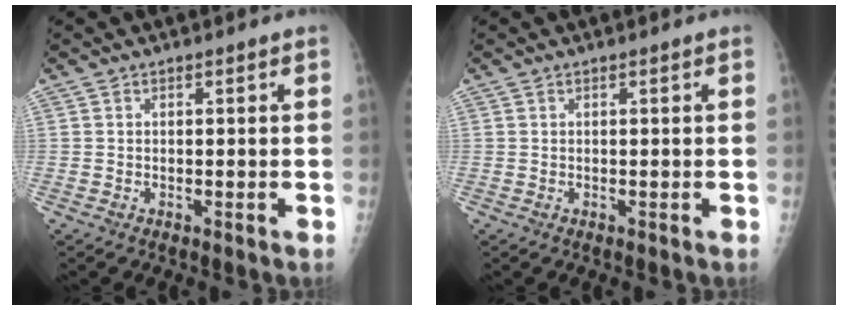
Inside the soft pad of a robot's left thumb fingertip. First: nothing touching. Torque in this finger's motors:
{"motor_torque": [0.07, 0.07, 0.00, 0.00, 0.00]}